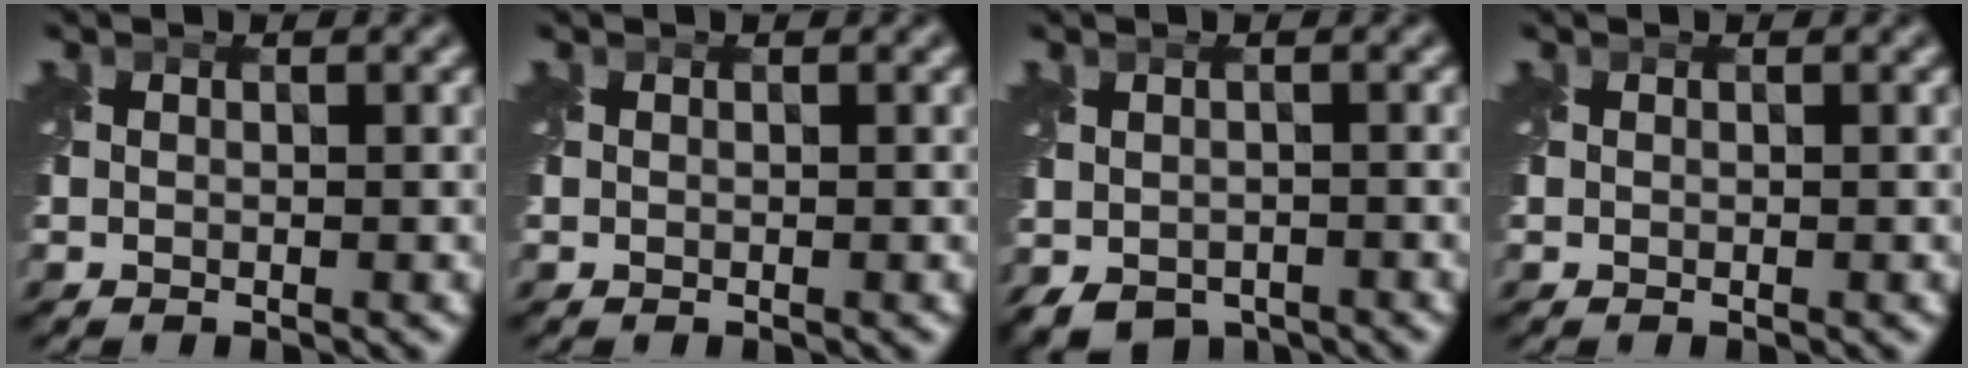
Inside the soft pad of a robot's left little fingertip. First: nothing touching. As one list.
[{"total": 0.0}, {"total": 3.7, "force": [-2.2, 2.4, 1.8], "torque": [-0.035, -0.017, -0.035]}, {"total": 0.0}]